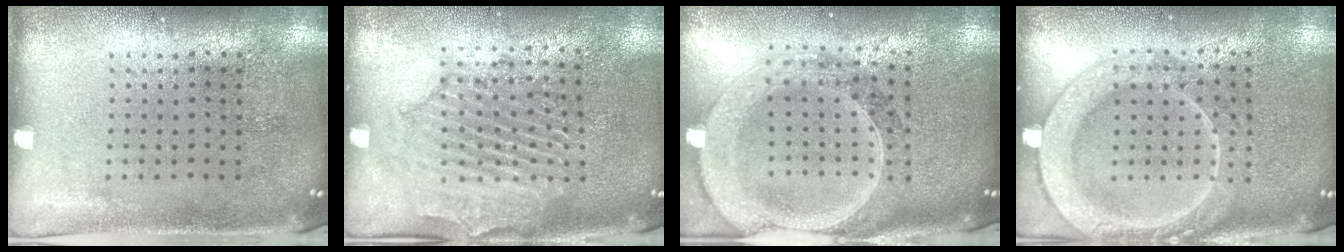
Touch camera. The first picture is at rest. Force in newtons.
{"total": 2.0, "press": 1.9, "slide": 0.5}
{"total": 2.7, "press": 2.4, "slide": 1.4}
{"total": 2.0, "press": 2.0, "slide": 0.3}